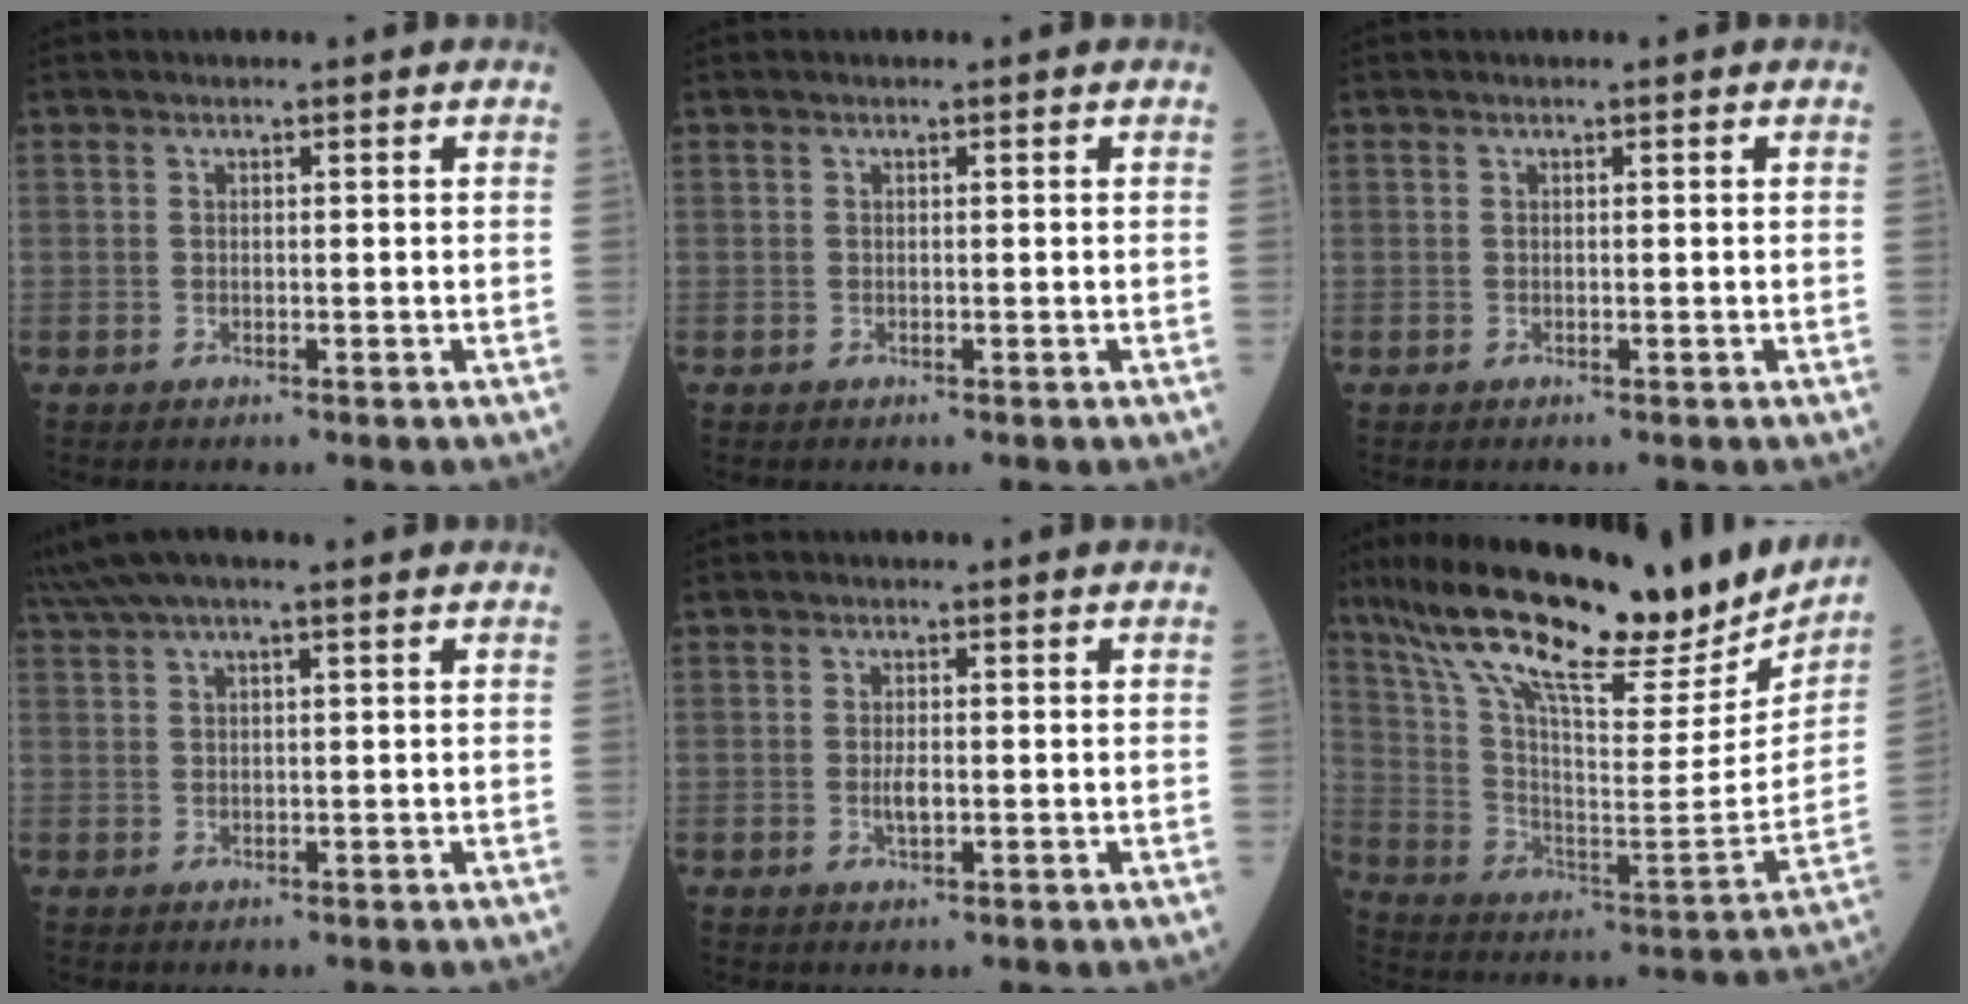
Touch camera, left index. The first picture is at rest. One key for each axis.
{"total": 0.0}
{"total": 0.0}
{"total": 6.2, "fx": 4.7, "fy": 0.3, "fz": 4.0, "tx": -0.075, "ty": 0.048, "tz": 0.083}
{"total": 2.0, "fx": -0.3, "fy": 0.7, "fz": 1.9, "tx": -0.041, "ty": -0.001, "tz": -0.004}
{"total": 27.0, "fx": 21.6, "fy": 6.6, "fz": 14.6, "tx": -0.257, "ty": -0.012, "tz": 0.327}